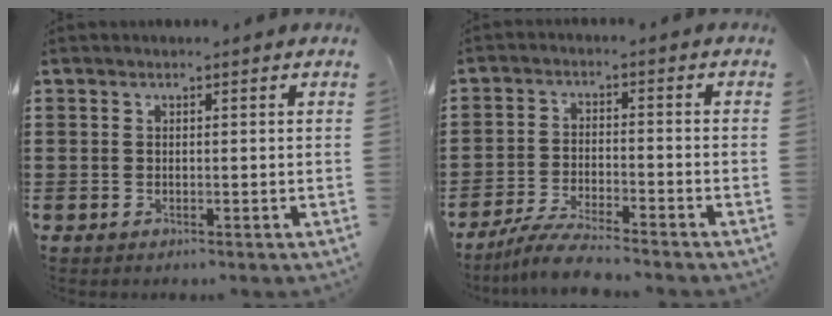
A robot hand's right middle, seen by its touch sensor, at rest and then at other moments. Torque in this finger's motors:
{"motor_torque": [0.57, -0.48, 0.08, 0.10]}